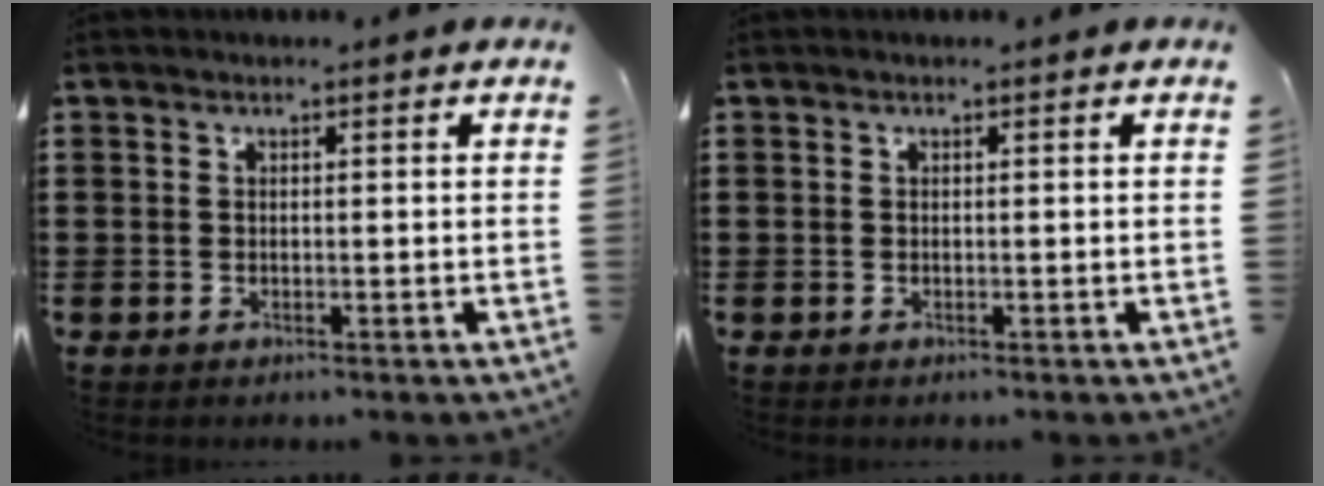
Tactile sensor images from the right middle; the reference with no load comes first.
{"total": 0.0}